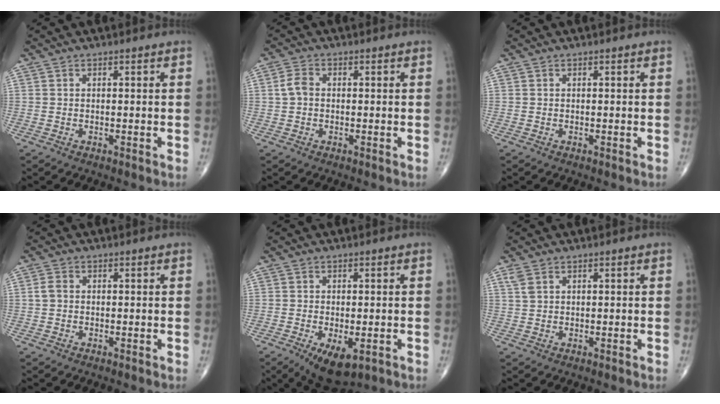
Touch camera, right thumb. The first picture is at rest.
{"total": 3.0, "force": [0.0, 2.1, 2.1], "torque": [-0.042, 0.008, -0.004]}
{"total": 0.0}
{"total": 1.9, "force": [0.0, 1.4, 1.2], "torque": [-0.023, 0.005, -0.001]}
{"total": 7.4, "force": [-3.1, 3.5, 5.8], "torque": [-0.089, -0.011, -0.042]}
{"total": 1.9, "force": [1.1, 1.1, 1.2], "torque": [-0.029, 0.007, 0.030]}